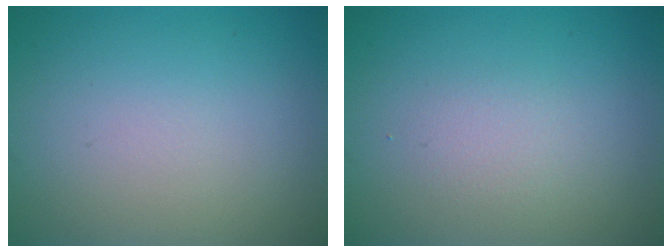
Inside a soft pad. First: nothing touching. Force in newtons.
{"total": 1.3, "press": 1.3, "slide": 0.1}